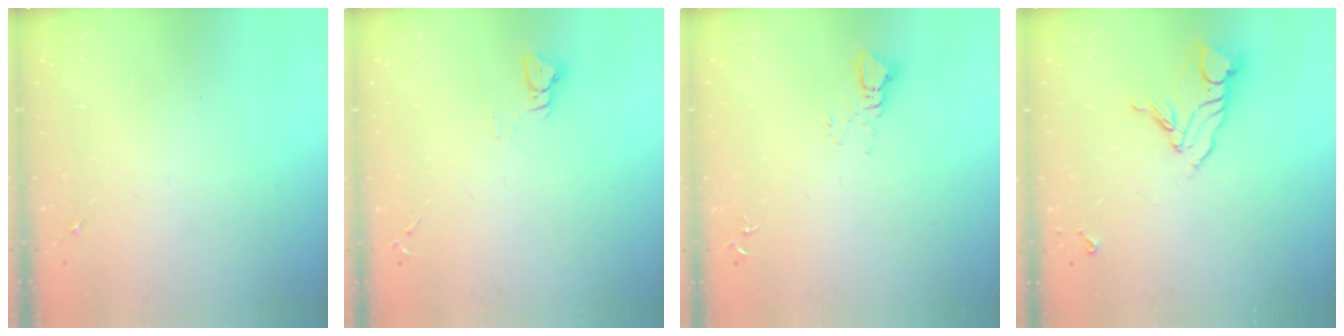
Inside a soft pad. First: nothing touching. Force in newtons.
{"total": 3.5, "press": 3.5, "slide": 0.3}
{"total": 2.5, "press": 2.5, "slide": 0.1}
{"total": 10.7, "press": 10.6, "slide": 1.0}